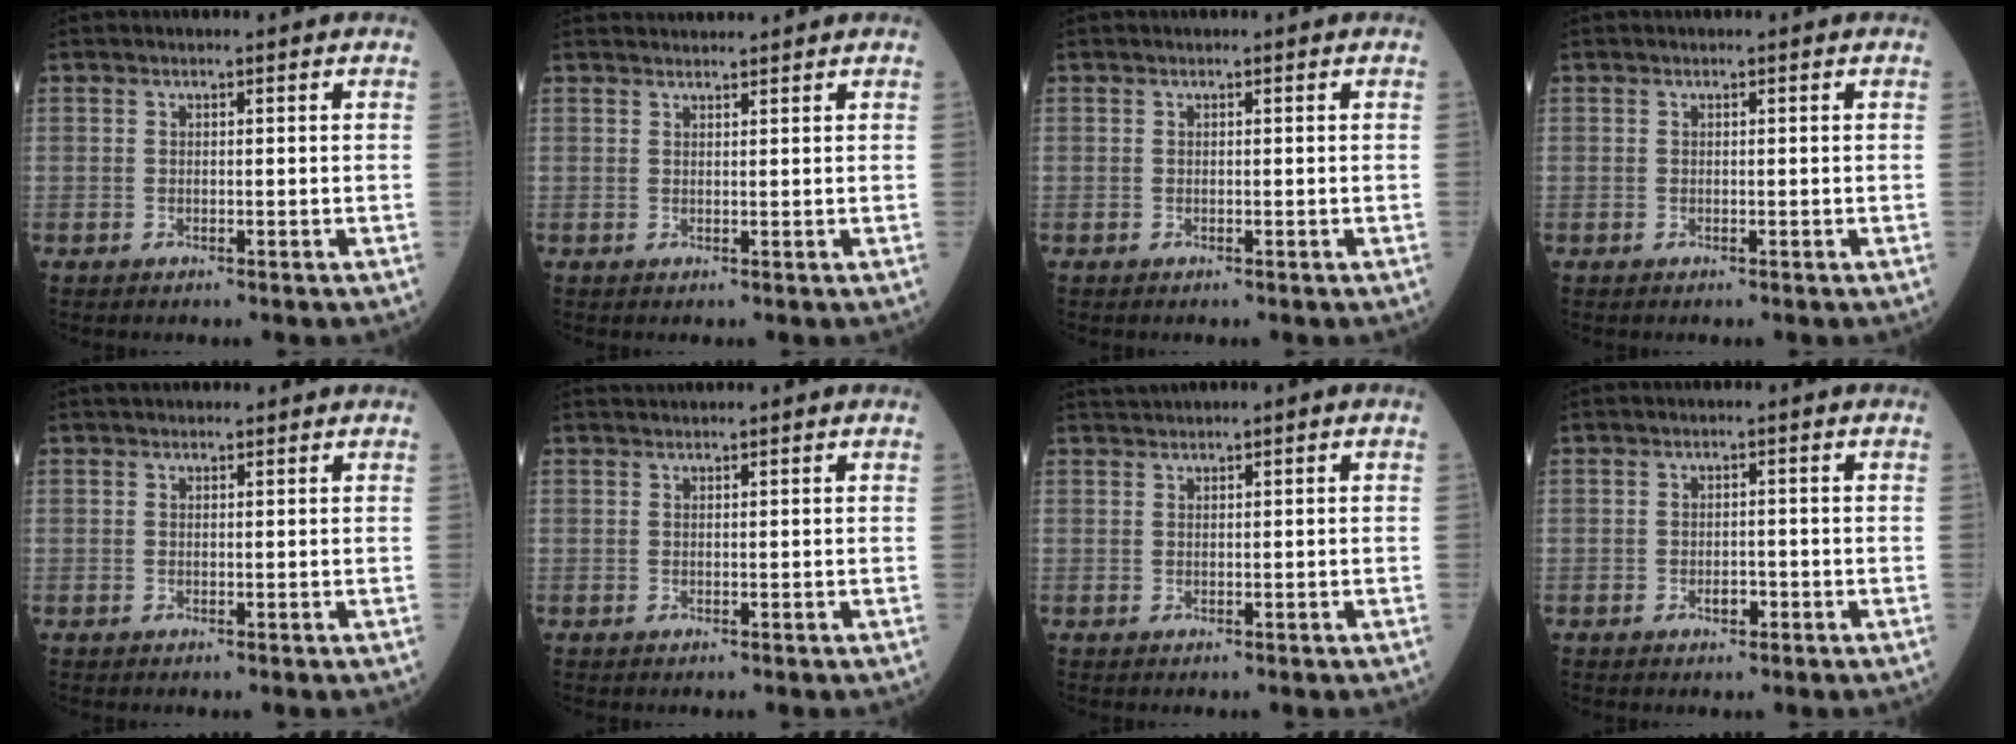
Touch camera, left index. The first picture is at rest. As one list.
[{"total": 3.9, "force": [3.8, 0.0, 0.7], "torque": [-0.011, 0.029, 0.059]}, {"total": 0.0}, {"total": 0.0}, {"total": 2.7, "force": [2.5, 0.7, 0.9], "torque": [-0.009, 0.031, 0.036]}, {"total": 0.8, "force": [0.7, -0.3, 0.0], "torque": [-0.006, 0.008, 0.021]}, {"total": 1.2, "force": [1.0, -0.1, 0.7], "torque": [-0.016, 0.018, 0.025]}, {"total": 1.6, "force": [-0.8, 0.9, 1.1], "torque": [-0.020, 0.002, -0.011]}]